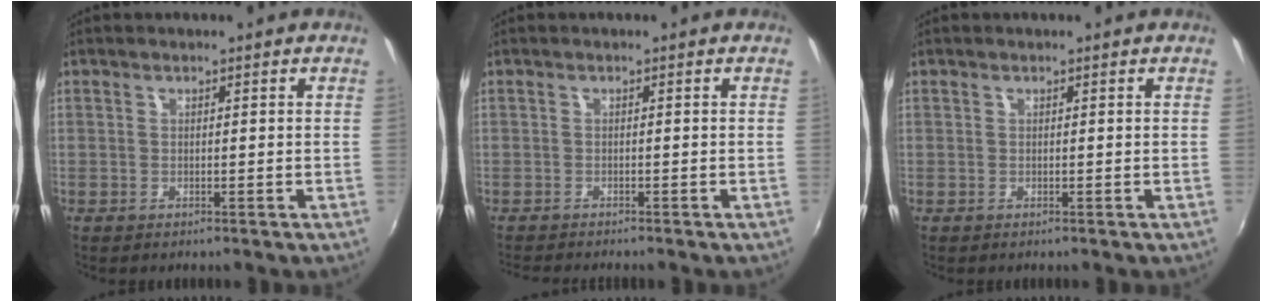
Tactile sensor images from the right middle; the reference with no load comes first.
{"total": 2.7, "force": [-2.6, 0.0, 0.7], "torque": [-0.023, -0.018, -0.051]}
{"total": 0.0}